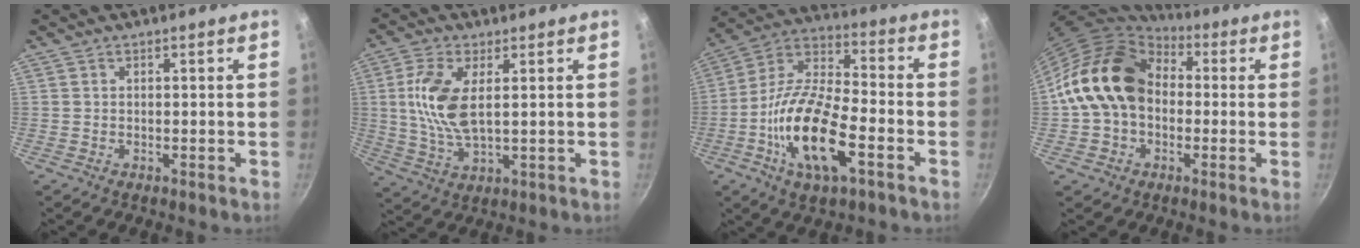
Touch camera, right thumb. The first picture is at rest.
{"total": 10.2, "force": [1.9, 4.6, 8.9], "torque": [-0.184, -0.004, 0.040]}
{"total": 18.6, "force": [-6.4, 7.4, 15.9], "torque": [-0.298, 0.031, -0.135]}
{"total": 16.8, "force": [1.0, 12.7, 10.9], "torque": [-0.164, 0.036, 0.005]}